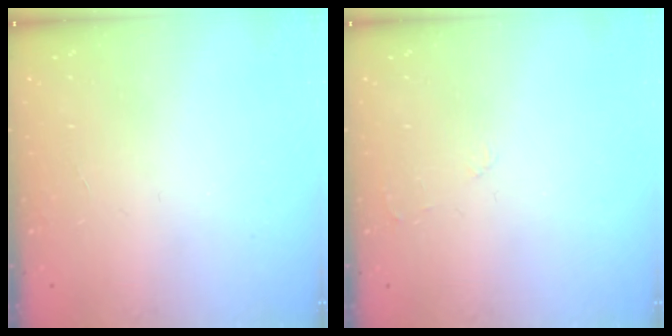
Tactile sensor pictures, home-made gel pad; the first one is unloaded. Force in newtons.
{"total": 2.5, "press": 2.5, "slide": 0.4}